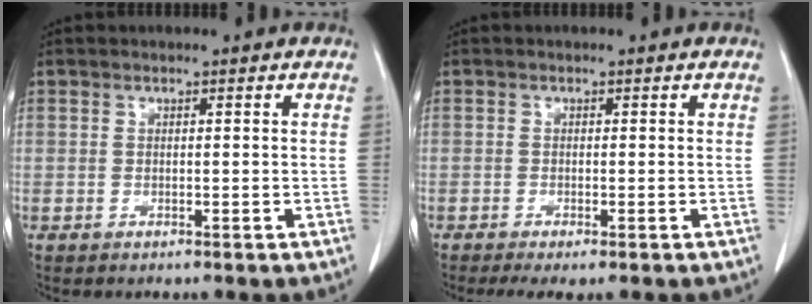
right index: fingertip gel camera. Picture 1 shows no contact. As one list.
[{"total": 3.7, "force": [-2.6, 0.9, 2.4], "torque": [-0.040, -0.010, -0.039]}]